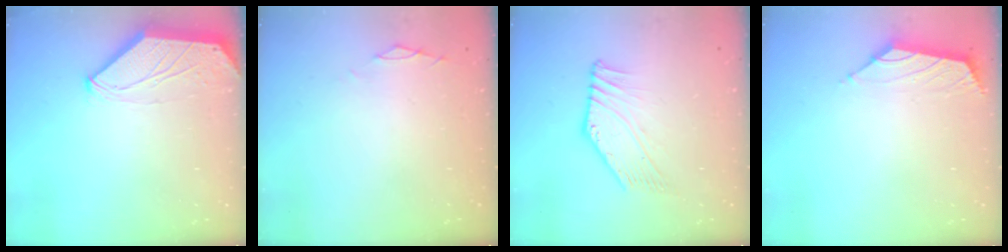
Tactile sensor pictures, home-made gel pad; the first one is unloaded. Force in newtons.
{"total": 0.0}
{"total": 0.6, "press": 0.1, "slide": 0.6}
{"total": 1.6, "press": 1.4, "slide": 0.7}